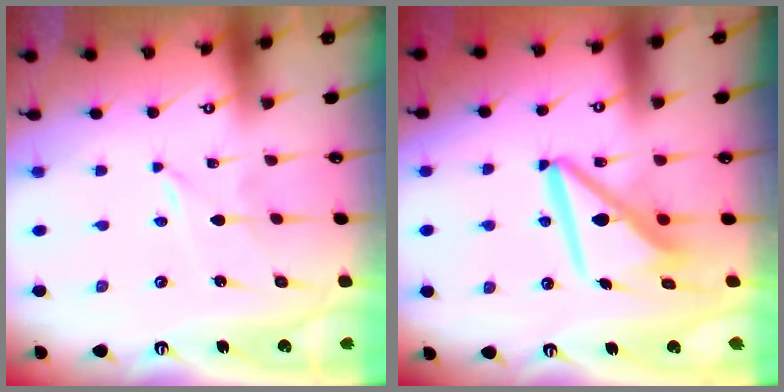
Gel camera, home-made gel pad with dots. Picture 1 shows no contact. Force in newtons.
{"total": 10.7, "press": 10.6, "slide": 1.4}